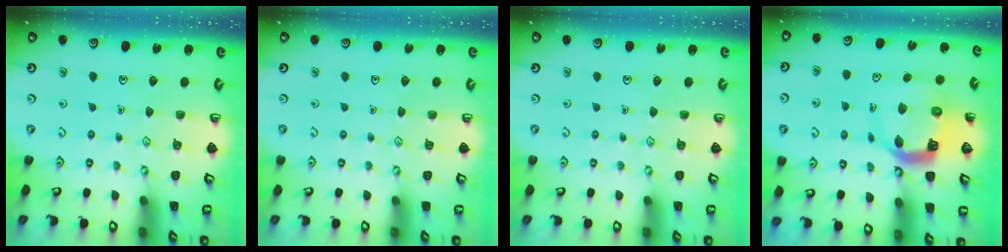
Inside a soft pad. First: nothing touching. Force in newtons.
{"total": 0.0}
{"total": 0.0}
{"total": 10.4, "press": 10.4, "slide": 1.3}